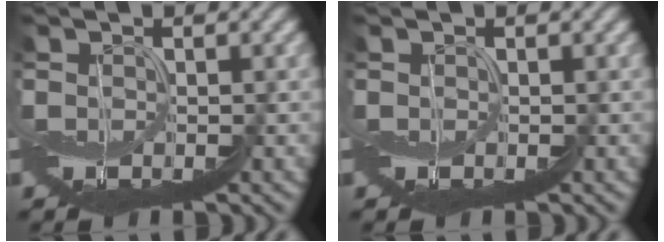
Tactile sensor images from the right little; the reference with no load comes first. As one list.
[{"total": 0.0}]